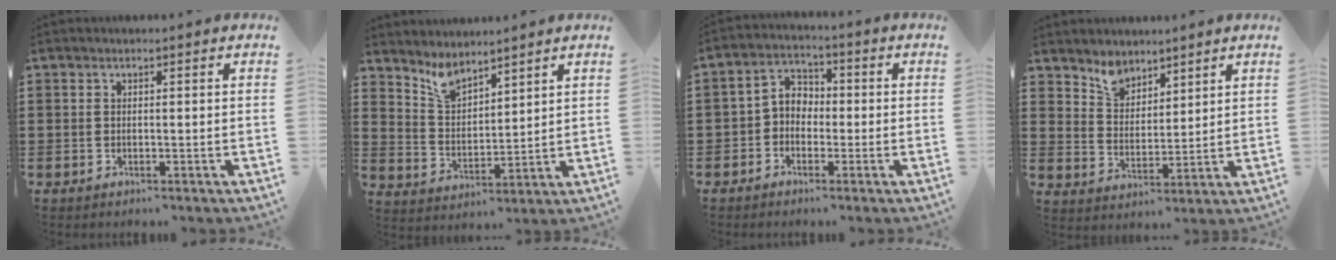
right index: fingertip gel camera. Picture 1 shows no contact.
{"total": 5.0, "force": [4.3, 1.8, 1.7], "torque": [-0.048, -0.011, 0.082]}
{"total": 3.6, "force": [-1.3, 2.8, 1.7], "torque": [-0.041, 0.013, -0.031]}
{"total": 4.6, "force": [4.0, 2.4, 0.5], "torque": [-0.028, -0.004, 0.075]}